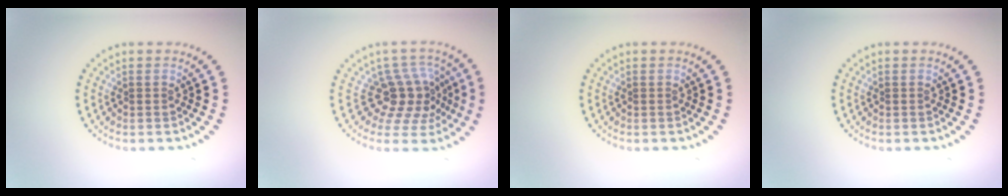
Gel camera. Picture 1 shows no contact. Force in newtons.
{"total": 4.3, "press": 3.2, "slide": 3.0}
{"total": 0.0}
{"total": 0.0}